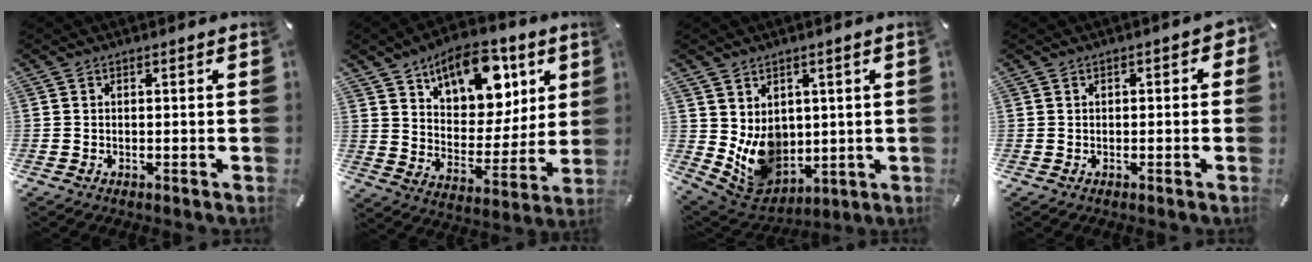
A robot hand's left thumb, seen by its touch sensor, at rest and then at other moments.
{"total": 16.4, "force": [10.4, 9.5, 8.5], "torque": [-0.127, -0.061, 0.181]}
{"total": 10.2, "force": [1.2, 9.2, 4.2], "torque": [-0.084, -0.036, 0.035]}
{"total": 1.7, "force": [-0.2, 1.0, 1.3], "torque": [-0.015, 0.004, -0.007]}